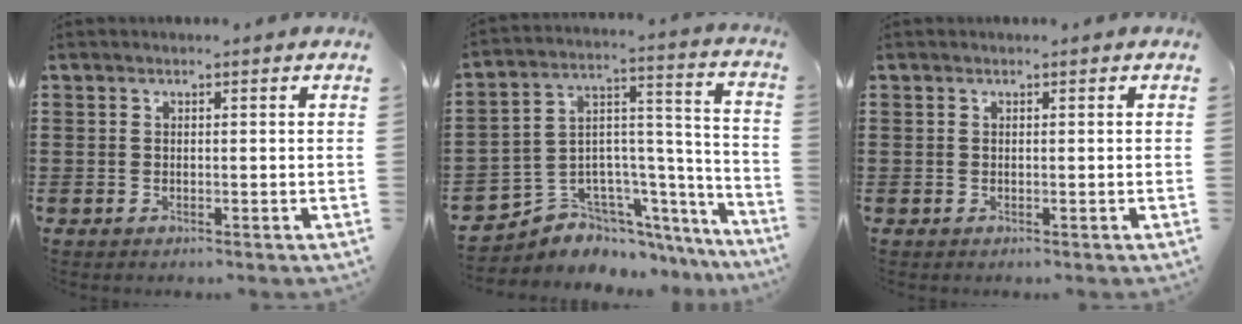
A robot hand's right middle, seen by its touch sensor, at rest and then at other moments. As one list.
[{"total": 5.4, "force": [-4.2, 3.3, -0.5], "torque": [-0.001, -0.011, -0.077]}, {"total": 0.0}]